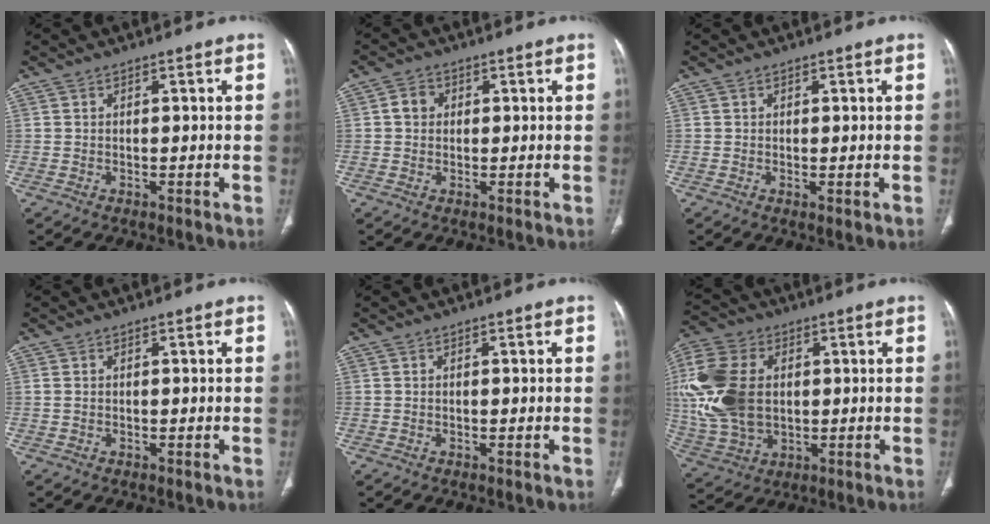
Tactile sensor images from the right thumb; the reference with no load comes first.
{"total": 2.8, "force": [0.5, 2.5, 1.3], "torque": [-0.013, 0.006, 0.006]}
{"total": 0.8, "force": [0.0, 0.2, 0.8], "torque": [-0.017, -0.006, 0.001]}
{"total": 0.6, "force": [0.2, 0.4, 0.4], "torque": [-0.014, 0.010, 0.007]}
{"total": 0.0}
{"total": 19.8, "force": [2.1, 13.4, 14.4], "torque": [-0.332, -0.002, 0.050]}